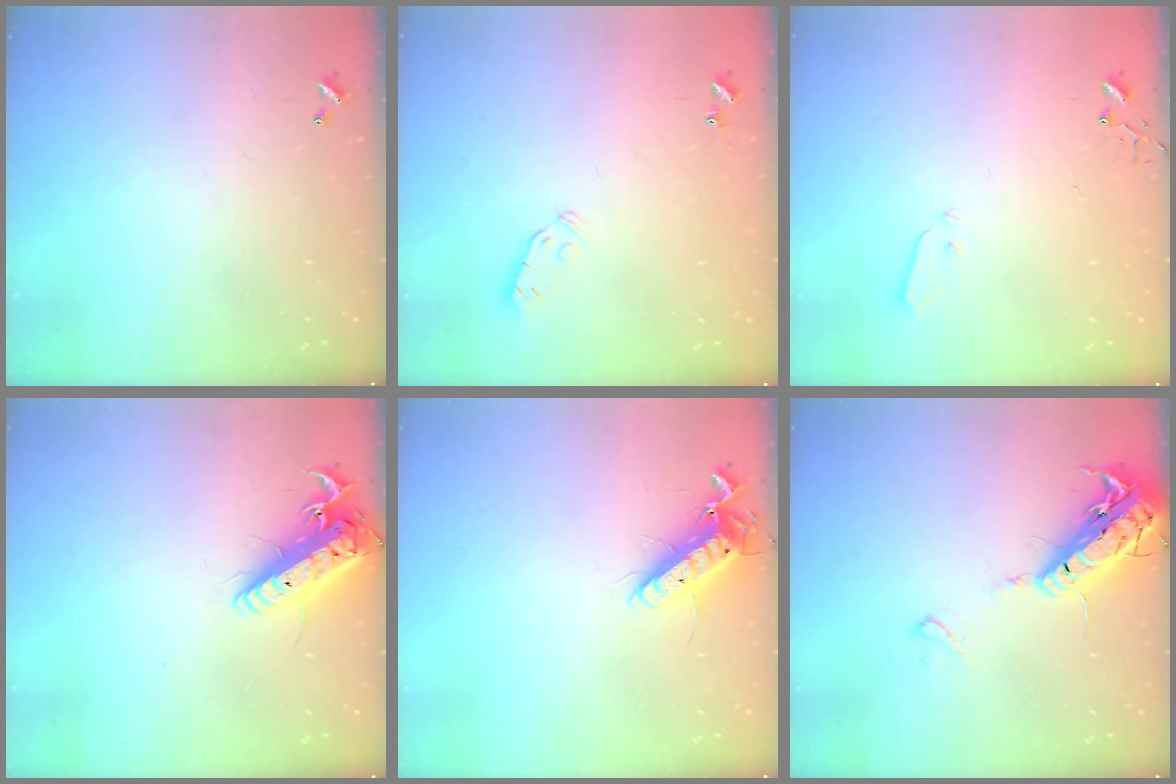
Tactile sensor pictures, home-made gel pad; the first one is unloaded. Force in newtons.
{"total": 3.8, "press": 3.7, "slide": 0.8}
{"total": 3.0, "press": 3.0, "slide": 0.3}
{"total": 16.4, "press": 16.1, "slide": 3.0}
{"total": 12.5, "press": 12.4, "slide": 1.6}
{"total": 17.5, "press": 17.2, "slide": 3.6}